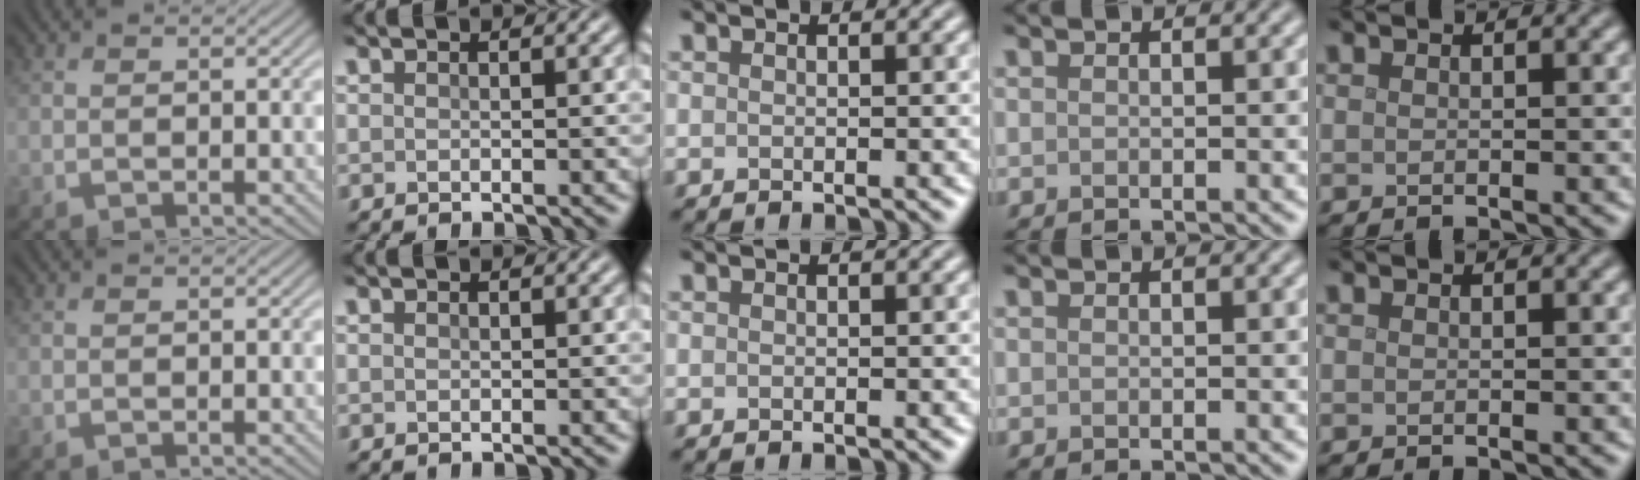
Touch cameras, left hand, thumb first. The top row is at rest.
{}